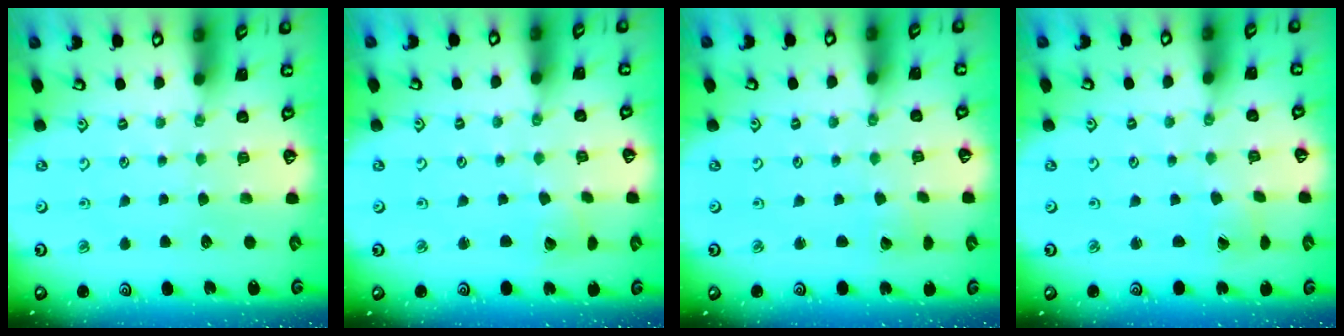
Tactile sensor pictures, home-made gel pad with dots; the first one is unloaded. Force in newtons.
{"total": 2.4, "press": 2.4, "slide": 0.3}
{"total": 2.6, "press": 2.6, "slide": 0.1}
{"total": 1.5, "press": 1.5, "slide": 0.1}